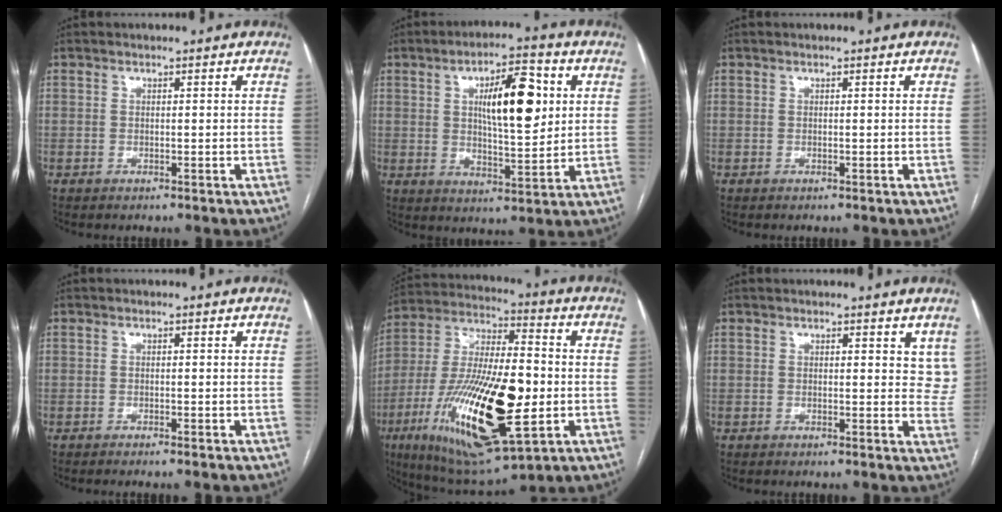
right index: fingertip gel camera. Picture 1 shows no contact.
{"total": 12.1, "force": [3.1, 3.4, 11.2], "torque": [-0.181, 0.010, 0.052]}
{"total": 0.0}
{"total": 1.1, "force": [-0.9, -0.2, 0.7], "torque": [-0.011, 0.002, -0.013]}
{"total": 26.6, "force": [-6.1, 7.8, 24.8], "torque": [-0.513, -0.023, -0.095]}
{"total": 4.1, "force": [2.7, 2.4, 2.1], "torque": [-0.005, -0.008, 0.024]}